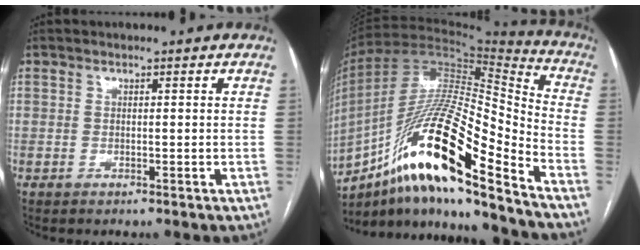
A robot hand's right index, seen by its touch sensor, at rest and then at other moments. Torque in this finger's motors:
{"motor_torque": [1.78, -0.36, 1.05, 0.21]}